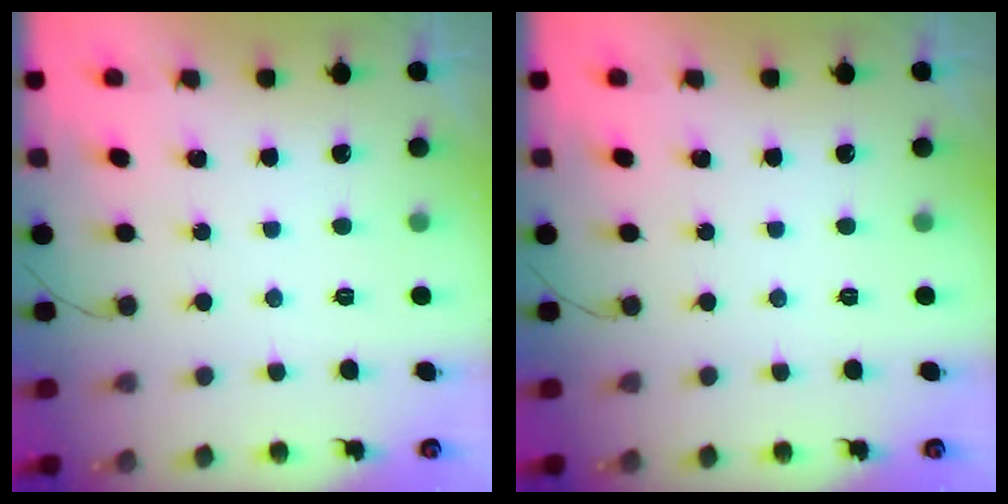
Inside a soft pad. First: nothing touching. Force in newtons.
{"total": 0.0}